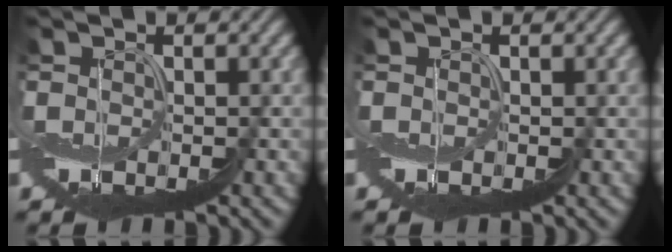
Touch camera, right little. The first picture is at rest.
{"total": 0.0}